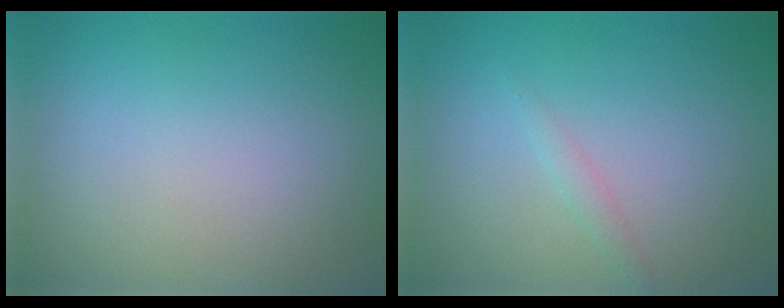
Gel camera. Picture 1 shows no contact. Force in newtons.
{"total": 1.0, "press": 1.0, "slide": 0.0}